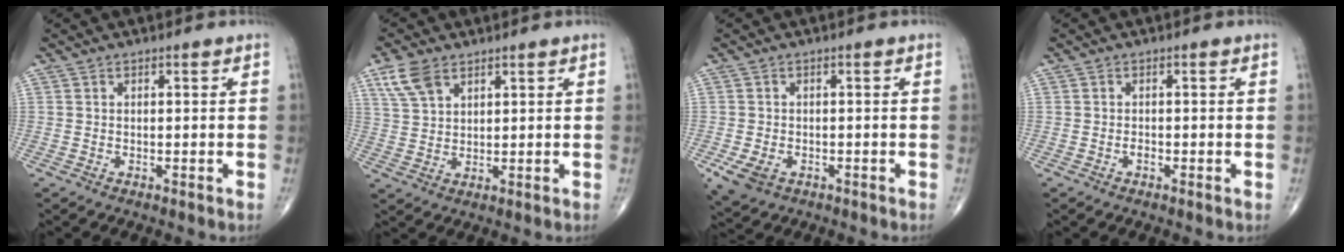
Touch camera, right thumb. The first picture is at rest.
{"total": 6.3, "force": [3.7, 3.5, 3.6], "torque": [-0.068, -0.008, 0.079]}
{"total": 5.0, "force": [-2.0, 3.5, 2.9], "torque": [-0.058, -0.001, -0.026]}
{"total": 0.8, "force": [-0.4, 0.5, 0.5], "torque": [-0.007, 0.001, -0.010]}